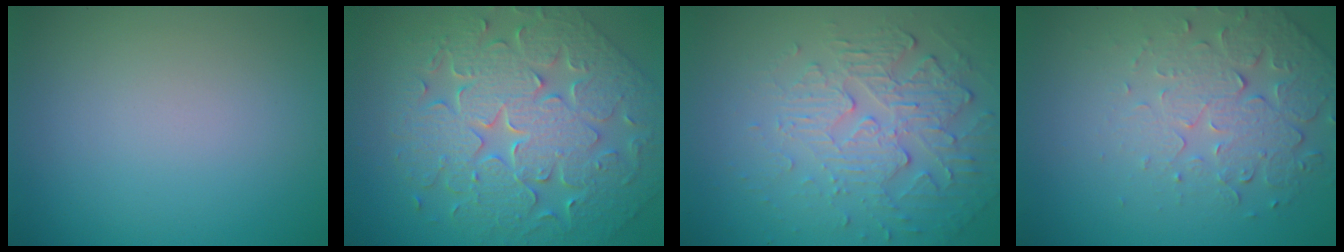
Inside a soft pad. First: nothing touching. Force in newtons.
{"total": 8.5, "press": 6.9, "slide": 4.9}
{"total": 6.0, "press": 3.6, "slide": 4.8}
{"total": 5.1, "press": 3.6, "slide": 3.6}